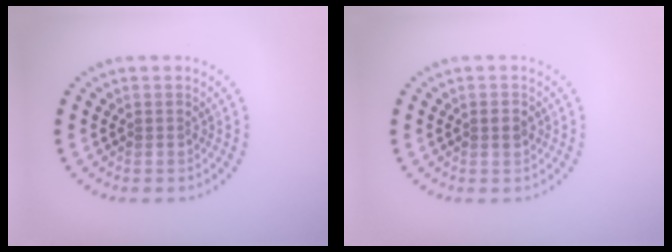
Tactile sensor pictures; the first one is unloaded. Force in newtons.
{"total": 1.4, "press": 1.3, "slide": 0.2}